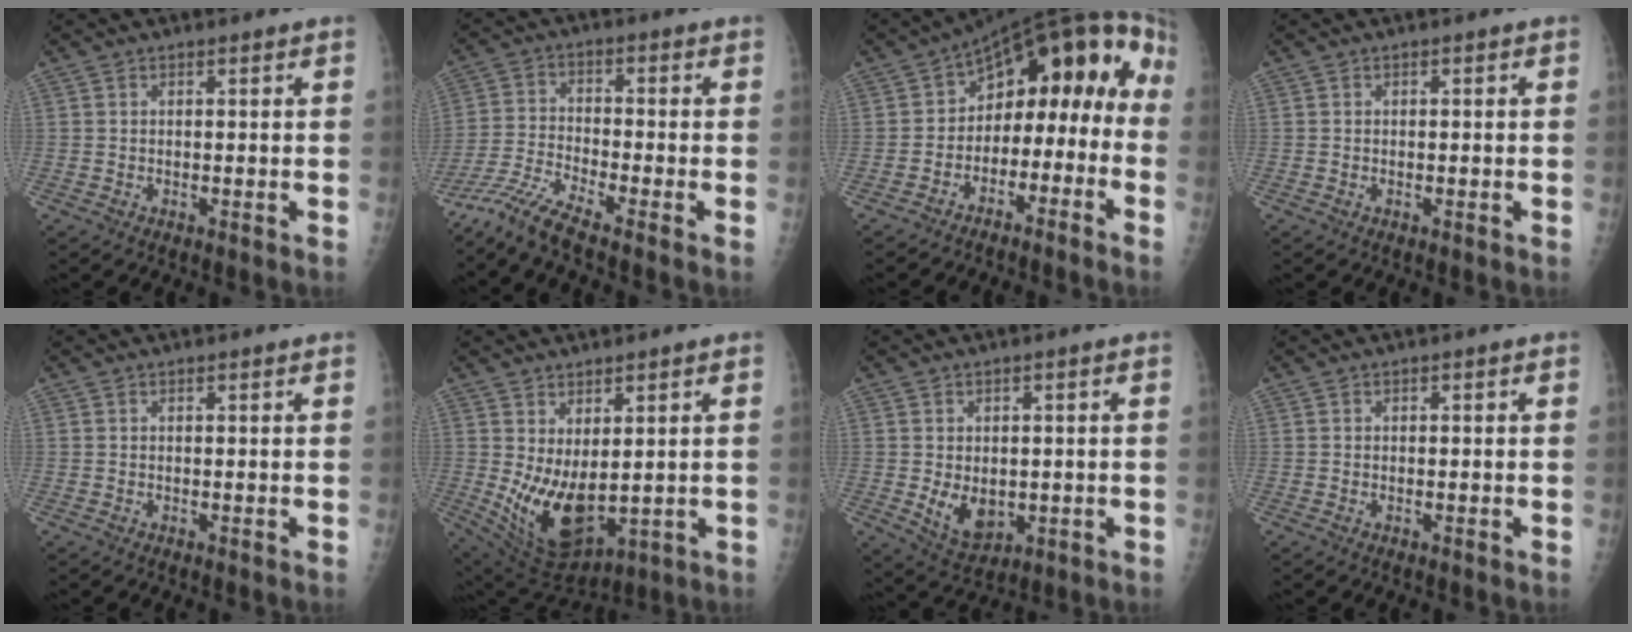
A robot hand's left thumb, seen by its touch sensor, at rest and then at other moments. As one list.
[{"total": 7.3, "force": [-6.4, -0.5, 3.4], "torque": [-0.089, 0.012, -0.137]}, {"total": 16.0, "force": [-4.0, 9.9, 11.8], "torque": [-0.137, 0.088, -0.066]}, {"total": 0.0}, {"total": 0.0}, {"total": 12.1, "force": [0.2, 6.3, 10.3], "torque": [-0.166, -0.026, 0.036]}, {"total": 7.0, "force": [-0.9, 5.0, 4.9], "torque": [-0.059, -0.009, 0.003]}, {"total": 0.0}]